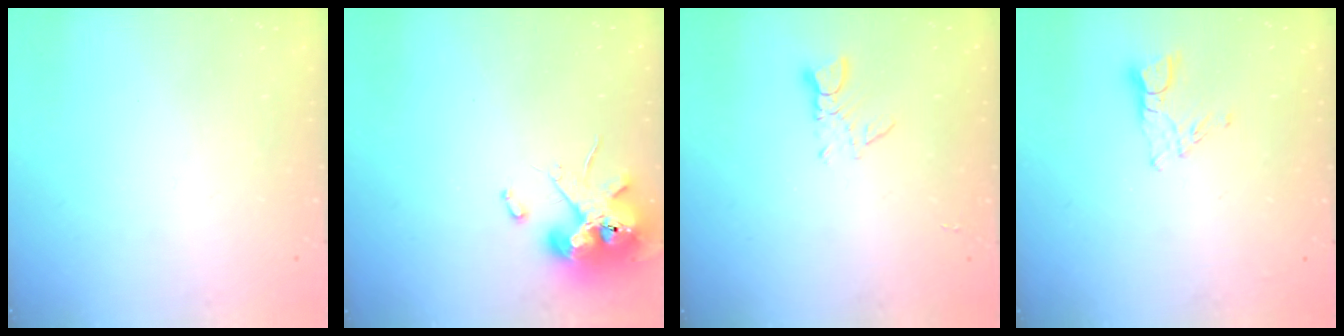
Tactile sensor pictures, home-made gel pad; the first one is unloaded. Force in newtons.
{"total": 11.6, "press": 11.5, "slide": 1.7}
{"total": 3.3, "press": 3.3, "slide": 0.3}
{"total": 6.5, "press": 6.5, "slide": 0.5}